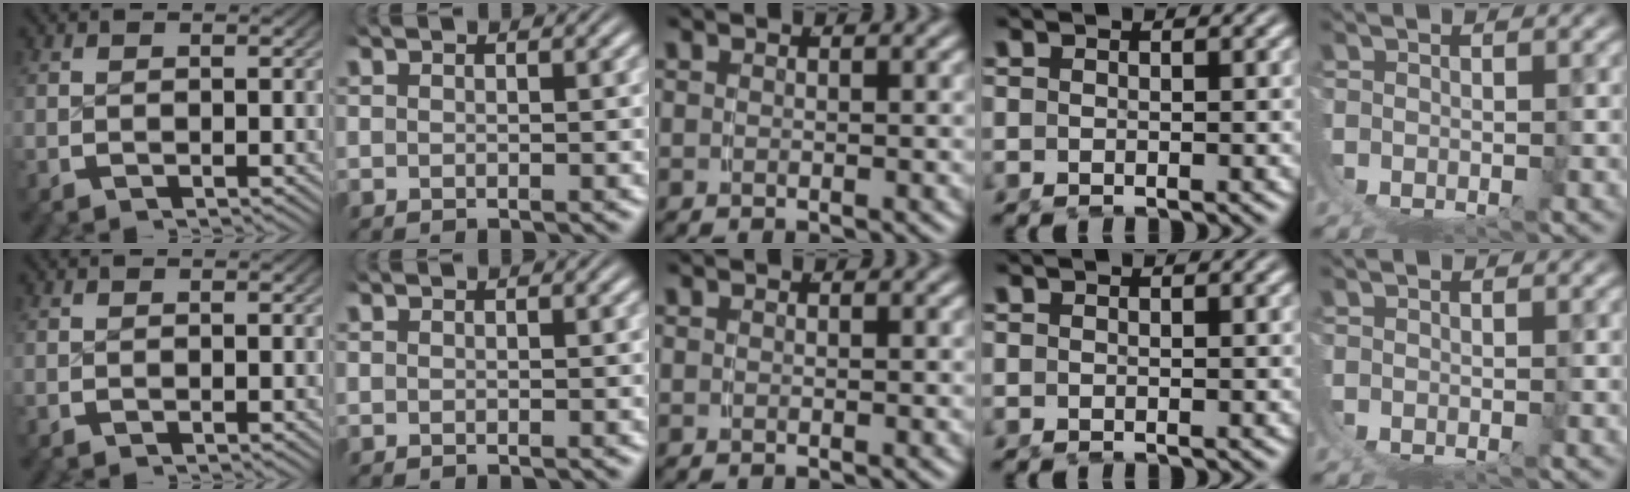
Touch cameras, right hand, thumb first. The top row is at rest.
{}